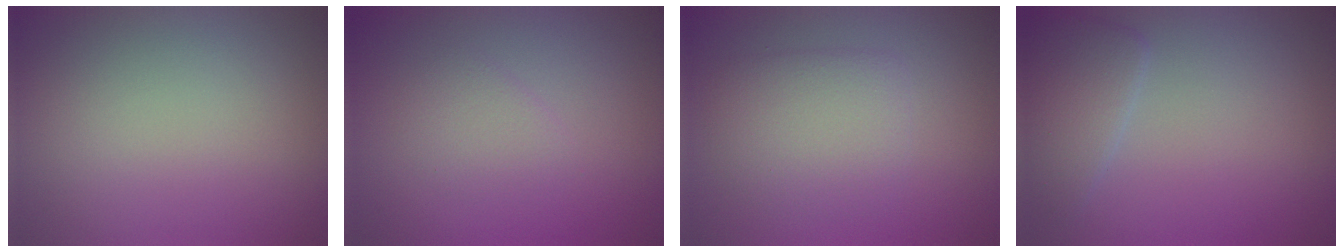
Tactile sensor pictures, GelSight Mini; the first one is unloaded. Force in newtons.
{"total": 1.6, "press": 1.6, "slide": 0.1}
{"total": 3.7, "press": 3.7, "slide": 0.3}
{"total": 2.7, "press": 2.7, "slide": 0.1}